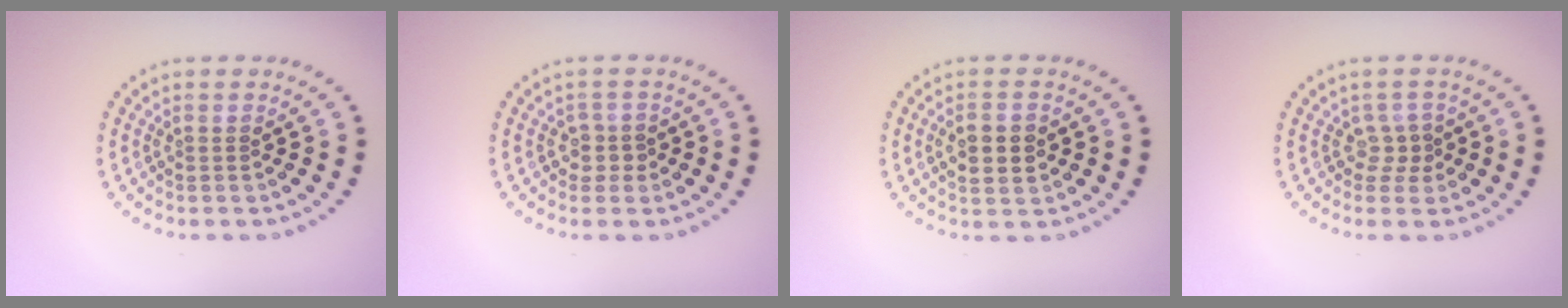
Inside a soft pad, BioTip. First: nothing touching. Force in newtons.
{"total": 1.7, "press": 1.3, "slide": 1.0}
{"total": 3.1, "press": 3.1, "slide": 0.0}
{"total": 1.6, "press": 1.1, "slide": 1.2}